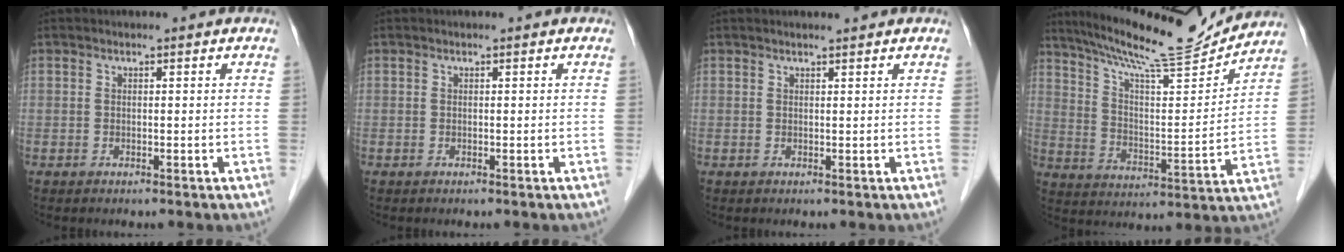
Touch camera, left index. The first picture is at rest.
{"total": 0.0}
{"total": 1.4, "force": [1.3, -0.1, 0.5], "torque": [-0.008, 0.007, 0.022]}
{"total": 18.0, "force": [16.6, 0.3, 6.9], "torque": [-0.123, -0.015, 0.260]}